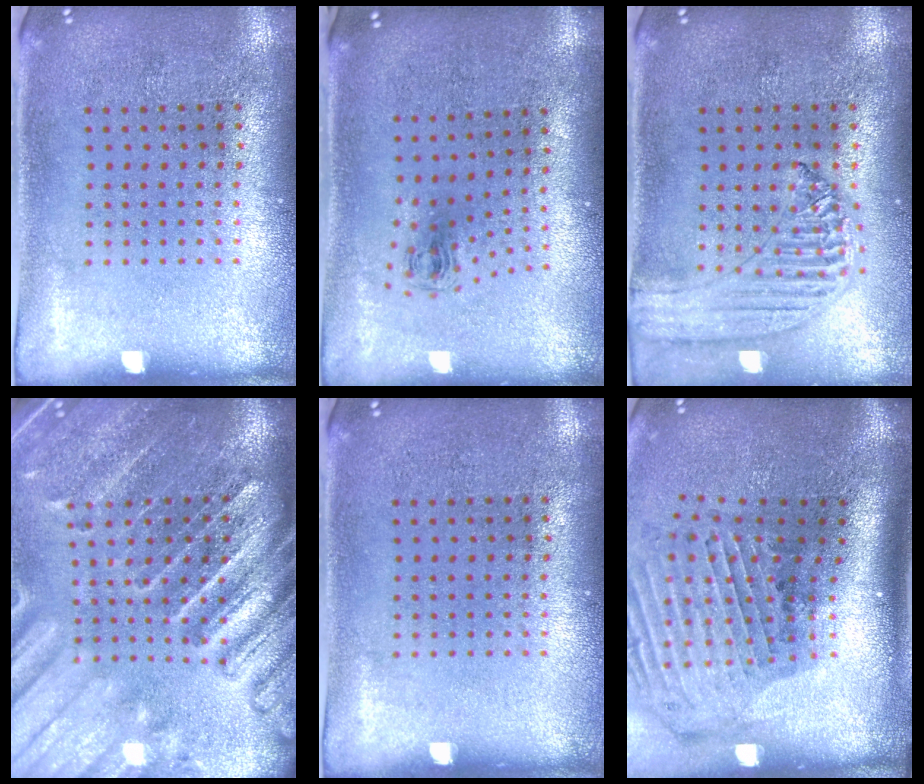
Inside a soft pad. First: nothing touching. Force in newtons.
{"total": 0.7, "press": 0.4, "slide": 0.6}
{"total": 1.3, "press": 1.2, "slide": 0.2}
{"total": 4.0, "press": 3.5, "slide": 1.8}
{"total": 0.0}
{"total": 2.9, "press": 2.1, "slide": 1.9}